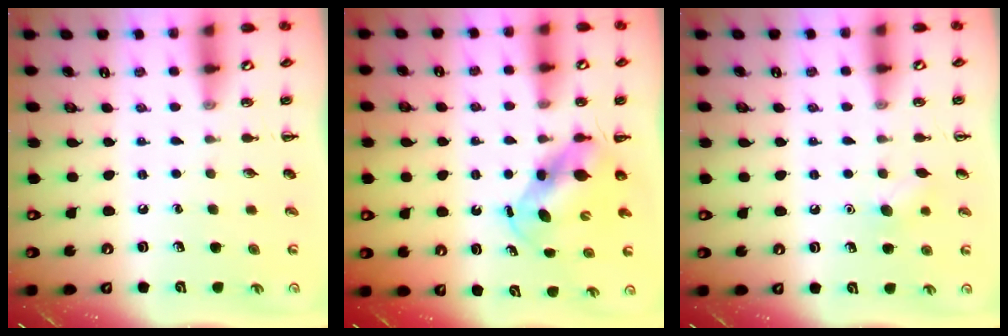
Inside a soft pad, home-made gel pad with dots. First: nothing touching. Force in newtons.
{"total": 5.8, "press": 5.8, "slide": 0.6}
{"total": 6.1, "press": 5.9, "slide": 1.7}